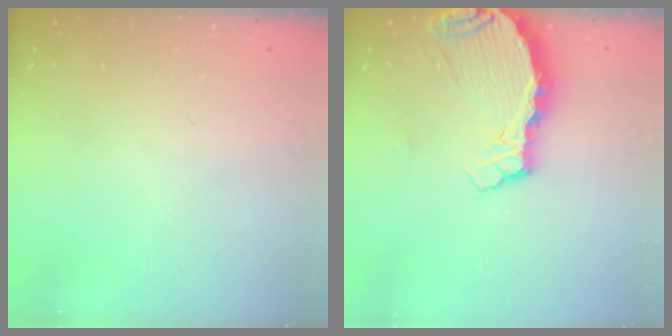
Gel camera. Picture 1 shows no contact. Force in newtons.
{"total": 5.9, "press": 5.9, "slide": 0.5}